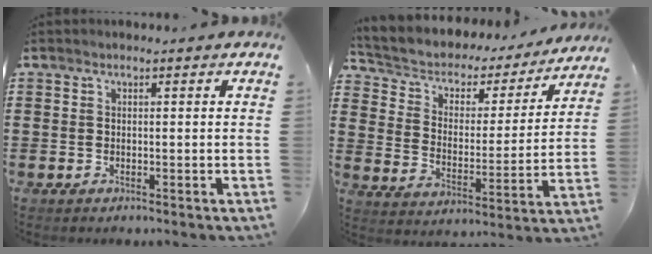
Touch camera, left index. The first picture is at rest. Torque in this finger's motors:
{"motor_torque": [1.40, -0.74, 1.01, 0.21]}